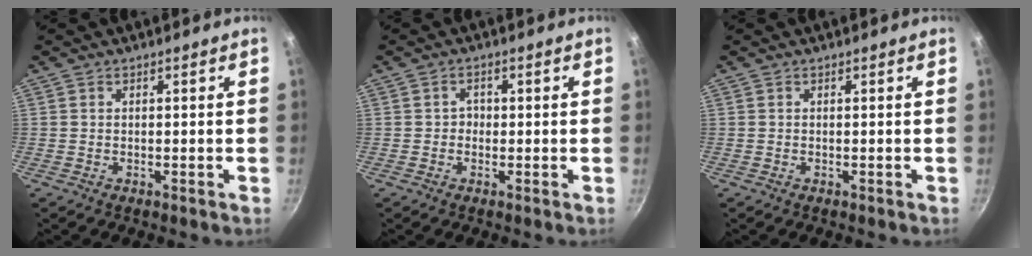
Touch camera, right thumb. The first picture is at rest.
{"total": 1.7, "force": [-0.1, 1.5, 0.8], "torque": [-0.001, 0.006, -0.007]}
{"total": 0.0}